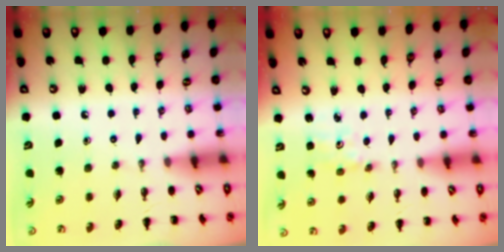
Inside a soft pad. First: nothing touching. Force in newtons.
{"total": 0.9, "press": 0.8, "slide": 0.4}